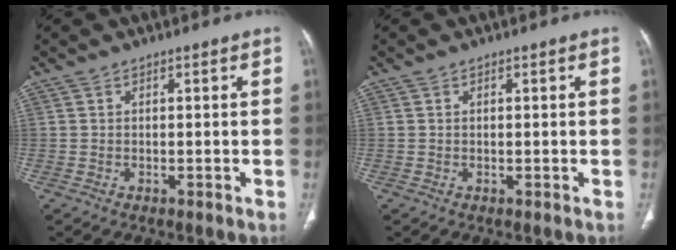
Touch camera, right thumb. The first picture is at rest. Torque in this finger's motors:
{"motor_torque": [-0.22, 0.11, -0.26, 0.14, 0.04]}